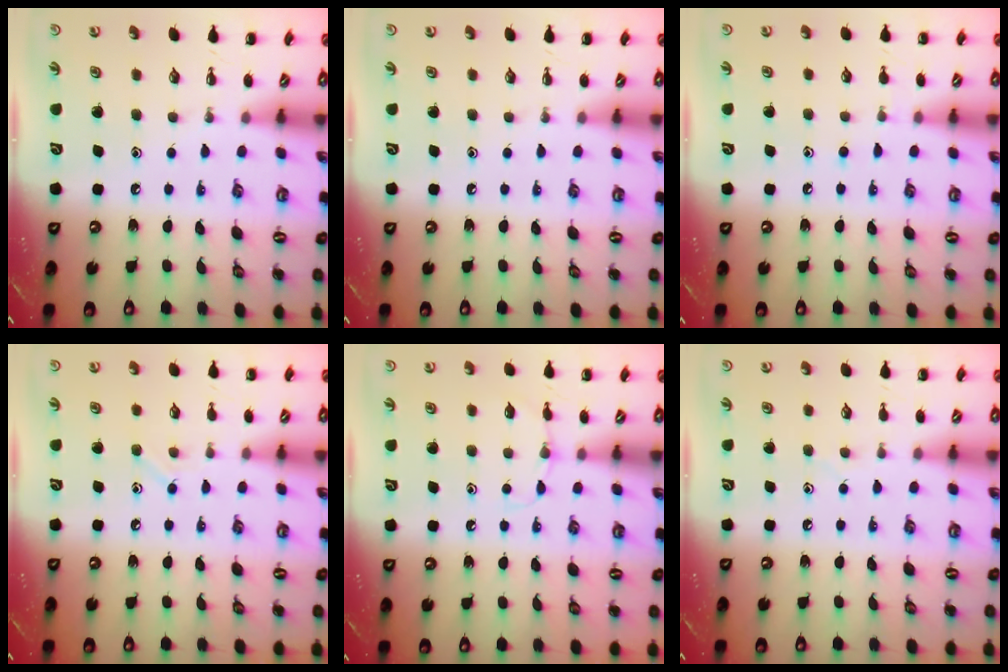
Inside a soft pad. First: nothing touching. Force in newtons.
{"total": 0.0}
{"total": 5.9, "press": 5.6, "slide": 1.9}
{"total": 6.5, "press": 6.3, "slide": 1.7}
{"total": 5.3, "press": 5.1, "slide": 1.5}
{"total": 4.0, "press": 3.9, "slide": 0.9}